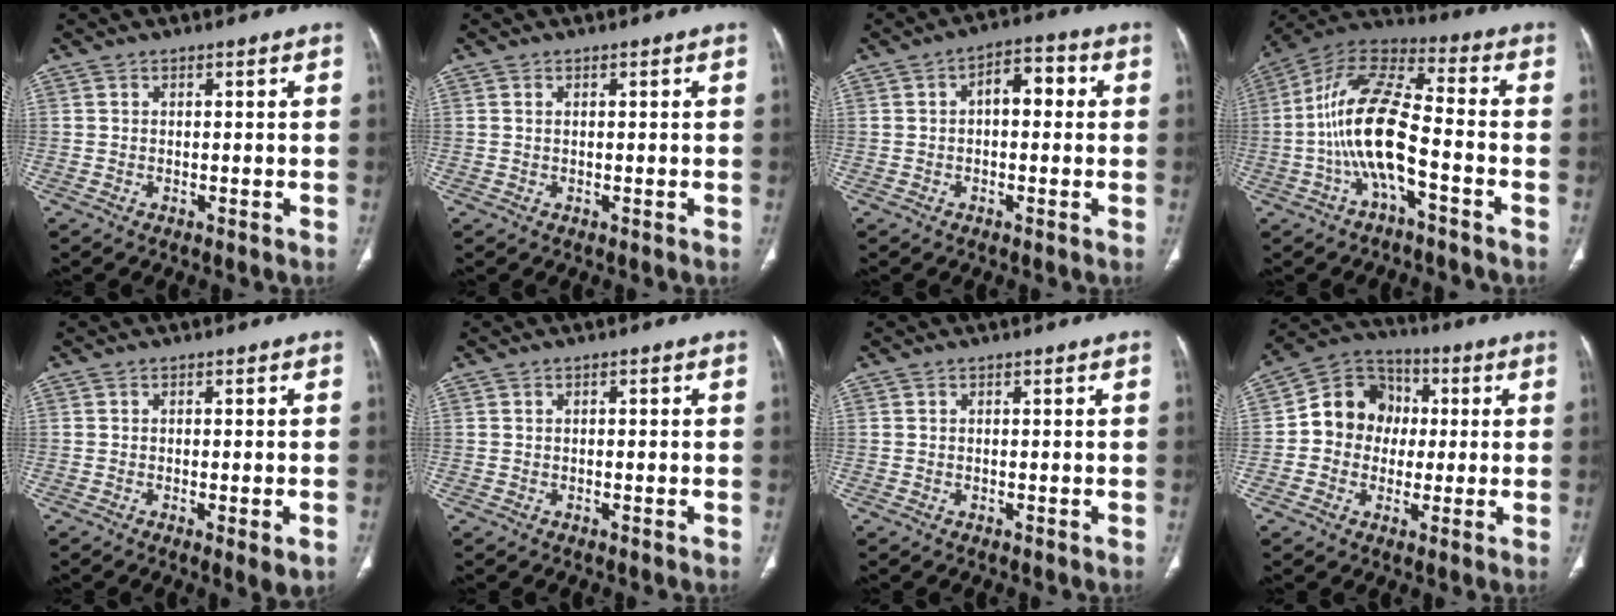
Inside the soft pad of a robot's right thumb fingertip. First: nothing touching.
{"total": 0.0}
{"total": 3.5, "force": [0.6, 1.7, 3.0], "torque": [-0.044, 0.008, 0.004]}
{"total": 14.9, "force": [-3.8, 5.3, 13.4], "torque": [-0.271, 0.050, -0.075]}
{"total": 3.4, "force": [-1.1, 0.9, 3.1], "torque": [-0.043, -0.008, -0.012]}
{"total": 0.0}
{"total": 0.0}
{"total": 12.1, "force": [0.4, 10.9, 5.3], "torque": [-0.048, 0.027, -0.004]}